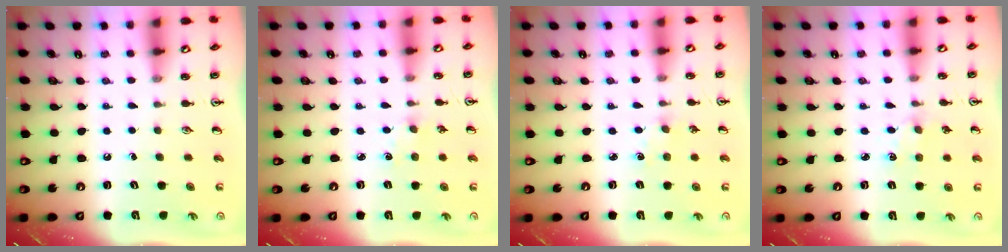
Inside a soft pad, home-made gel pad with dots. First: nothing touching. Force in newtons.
{"total": 1.9, "press": 1.9, "slide": 0.4}
{"total": 1.9, "press": 1.9, "slide": 0.4}
{"total": 1.2, "press": 1.2, "slide": 0.2}